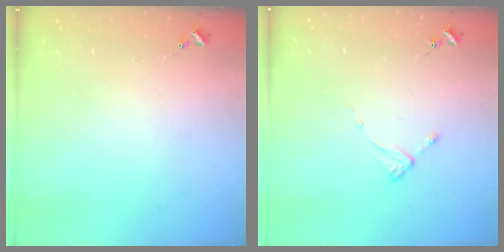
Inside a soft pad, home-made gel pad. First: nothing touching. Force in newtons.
{"total": 2.6, "press": 2.6, "slide": 0.2}